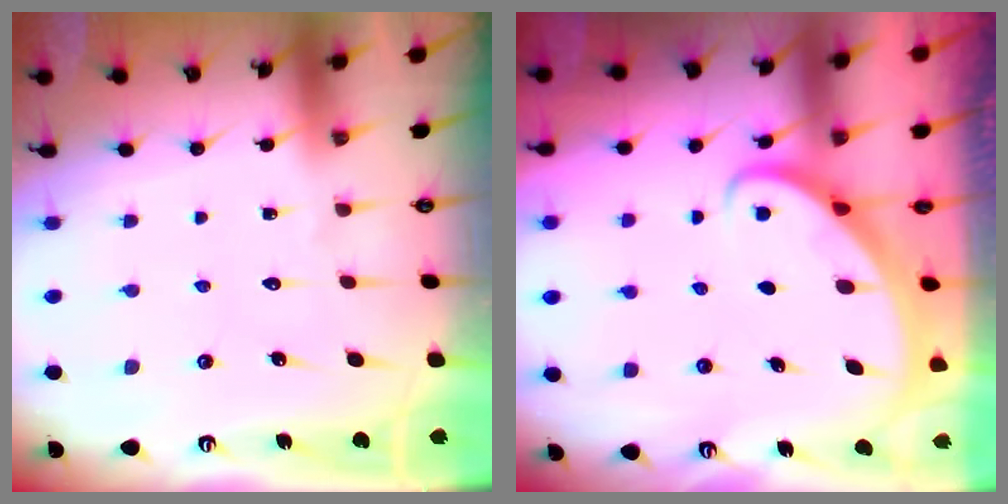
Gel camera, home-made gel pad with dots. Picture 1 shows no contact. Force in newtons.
{"total": 2.8, "press": 2.8, "slide": 0.2}